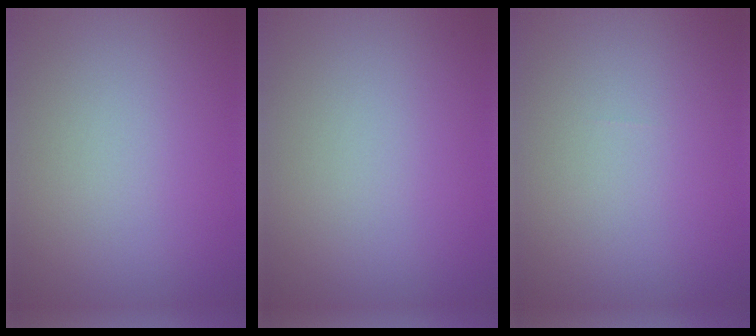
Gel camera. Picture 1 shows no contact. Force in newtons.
{"total": 0.0}
{"total": 0.0}